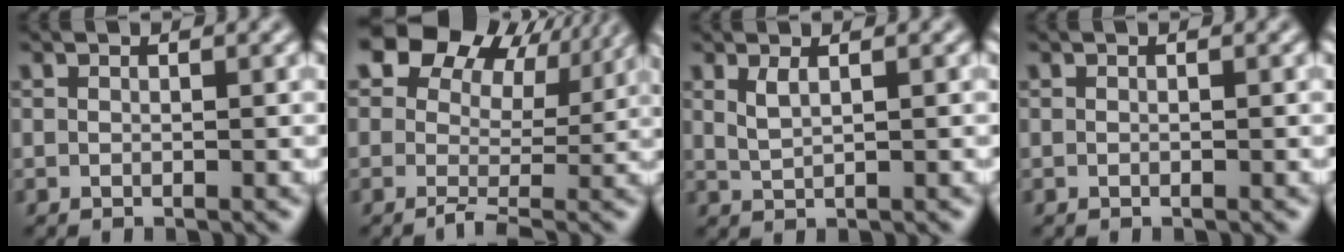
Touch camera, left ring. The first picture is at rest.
{"total": 9.2, "force": [4.7, 5.2, 6.0], "torque": [-0.071, 0.002, 0.076]}
{"total": 1.6, "force": [0.9, 0.5, 1.2], "torque": [-0.027, -0.002, 0.020]}
{"total": 0.0}